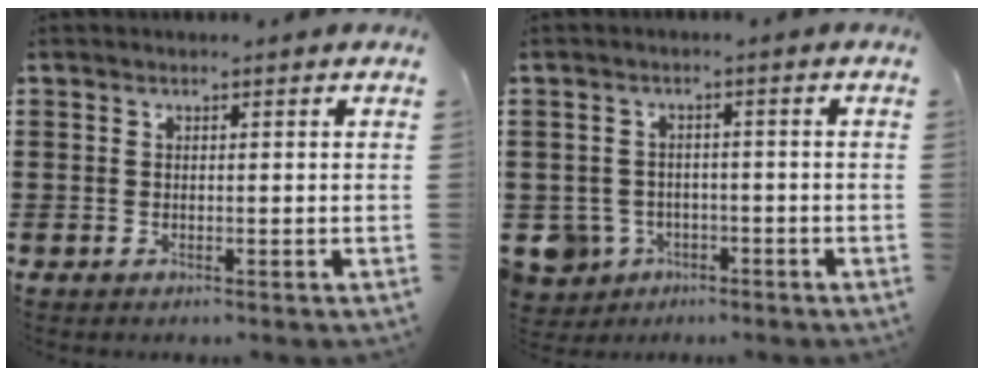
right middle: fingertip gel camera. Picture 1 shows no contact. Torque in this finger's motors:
{"motor_torque": [0.50, 0.42, 0.00, 0.01]}